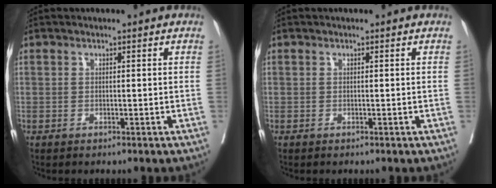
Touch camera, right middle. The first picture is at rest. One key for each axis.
{"total": 0.0}